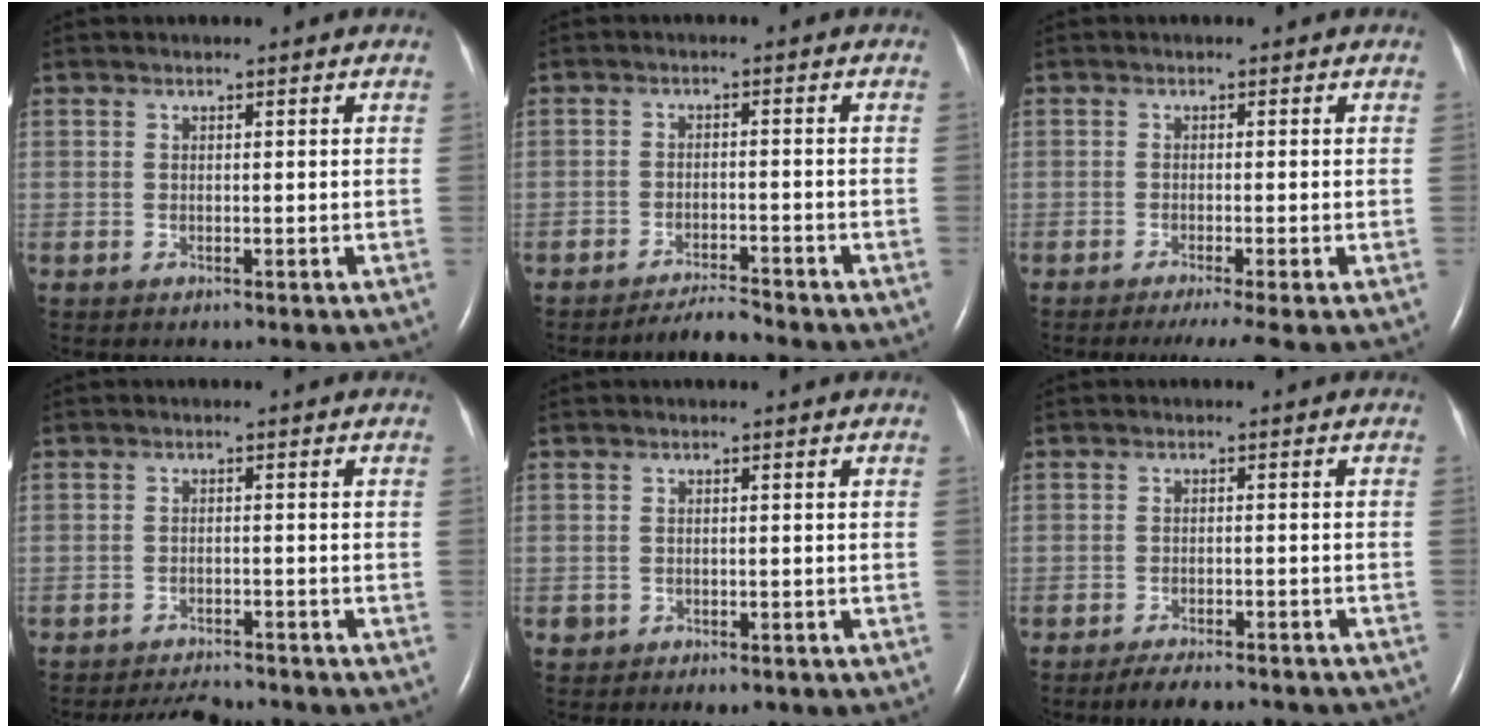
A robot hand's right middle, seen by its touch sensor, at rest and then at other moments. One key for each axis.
{"total": 3.0, "fx": -2.9, "fy": -0.2, "fz": 0.5, "tx": -0.012, "ty": -0.015, "tz": -0.050}
{"total": 4.3, "fx": -3.1, "fy": -0.5, "fz": 3.0, "tx": -0.040, "ty": -0.014, "tz": -0.050}
{"total": 4.9, "fx": -4.8, "fy": 0.7, "fz": 0.8, "tx": -0.015, "ty": -0.011, "tz": -0.076}
{"total": 2.0, "fx": -1.1, "fy": 1.5, "fz": 0.8, "tx": -0.009, "ty": 0.003, "tz": -0.007}
{"total": 10.2, "fx": -9.1, "fy": 2.2, "fz": 4.0, "tx": -0.056, "ty": -0.004, "tz": -0.113}